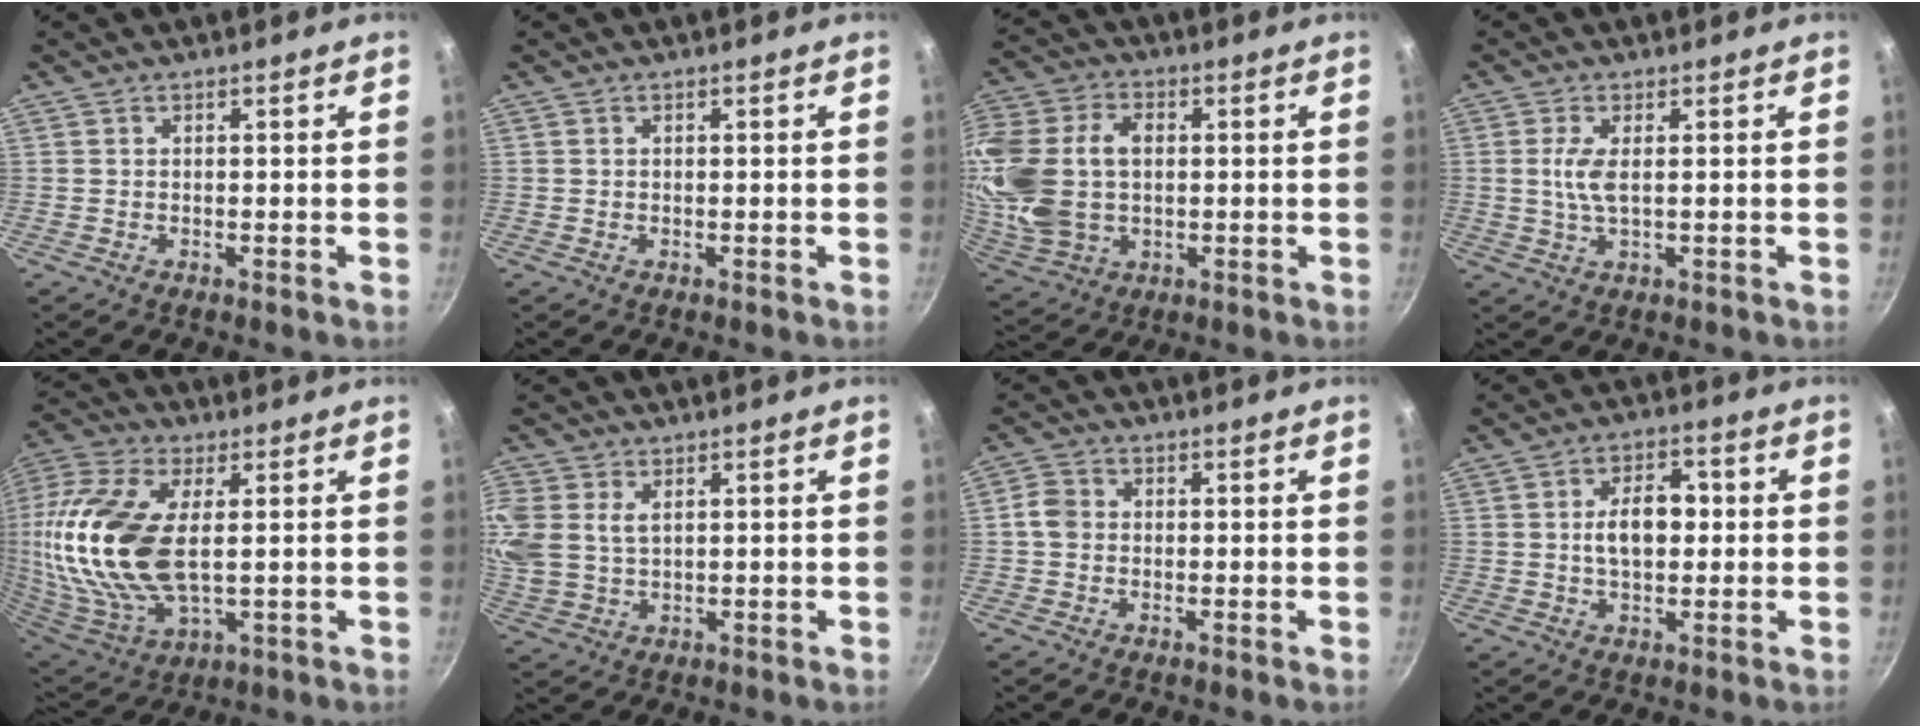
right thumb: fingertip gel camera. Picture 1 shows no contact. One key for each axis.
{"total": 0.0}
{"total": 20.2, "fx": 1.5, "fy": 14.1, "fz": 14.4, "tx": -0.302, "ty": 0.020, "tz": 0.035}
{"total": 4.3, "fx": 0.5, "fy": 1.5, "fz": 4.0, "tx": -0.091, "ty": -0.001, "tz": 0.011}
{"total": 23.2, "fx": 2.6, "fy": 12.0, "fz": 19.7, "tx": -0.423, "ty": -0.004, "tz": 0.050}
{"total": 12.2, "fx": 3.4, "fy": 8.9, "fz": 7.6, "tx": -0.191, "ty": 0.017, "tz": 0.074}
{"total": 3.6, "fx": -0.3, "fy": 3.2, "fz": 1.6, "tx": -0.020, "ty": 0.011, "tz": -0.014}
{"total": 8.2, "fx": 0.4, "fy": 5.1, "fz": 6.4, "tx": -0.078, "ty": 0.015, "tz": 0.000}